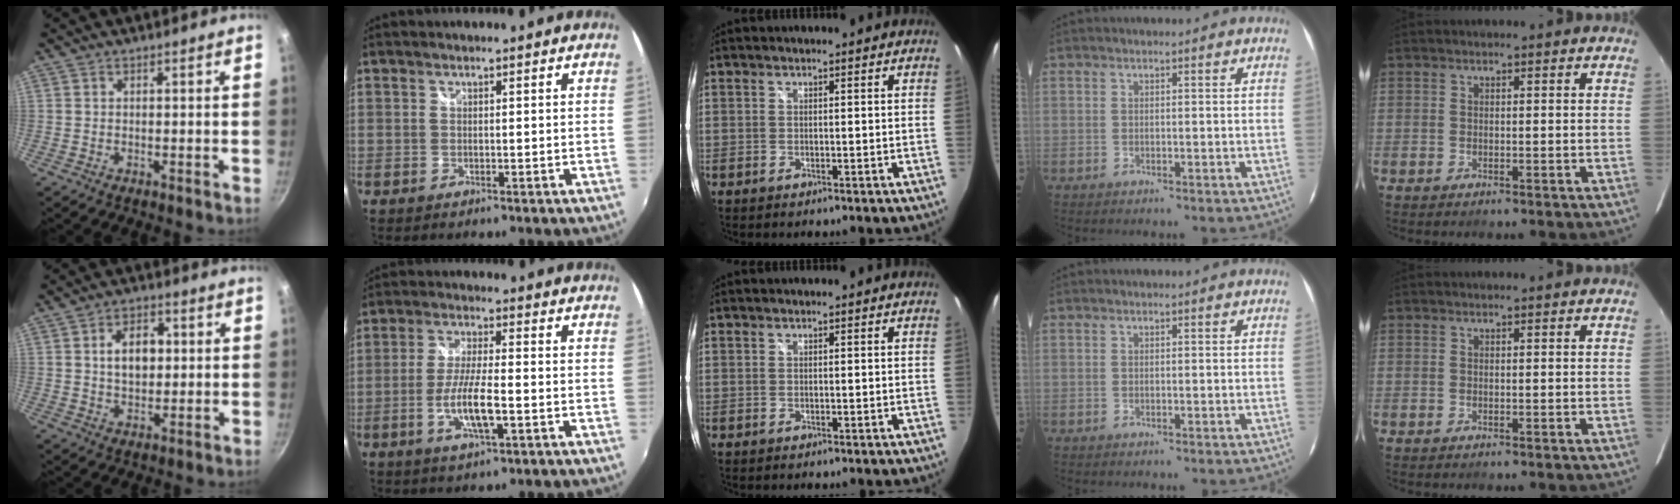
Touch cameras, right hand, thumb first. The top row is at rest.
{"thumb": {"total": 7.9, "force": [1.1, 5.3, 5.7], "torque": [-0.069, 0.007, 0.017]}, "index": {"total": 8.4, "force": [-2.7, 1.6, 7.8], "torque": [-0.155, -0.008, -0.051]}}